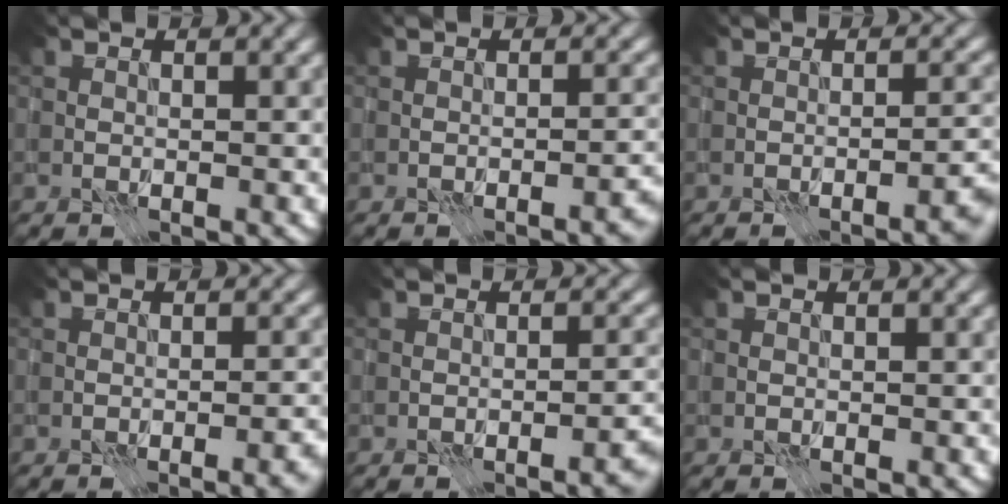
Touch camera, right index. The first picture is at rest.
{"total": 2.0, "force": [-1.2, 0.4, 1.6], "torque": [-0.021, 0.007, -0.021]}
{"total": 3.6, "force": [-2.0, 0.8, 2.9], "torque": [-0.031, 0.009, -0.032]}
{"total": 3.2, "force": [-1.8, 0.8, 2.6], "torque": [-0.037, 0.010, -0.025]}
{"total": 2.6, "force": [-1.6, 0.5, 2.0], "torque": [-0.025, 0.009, -0.027]}
{"total": 0.0}